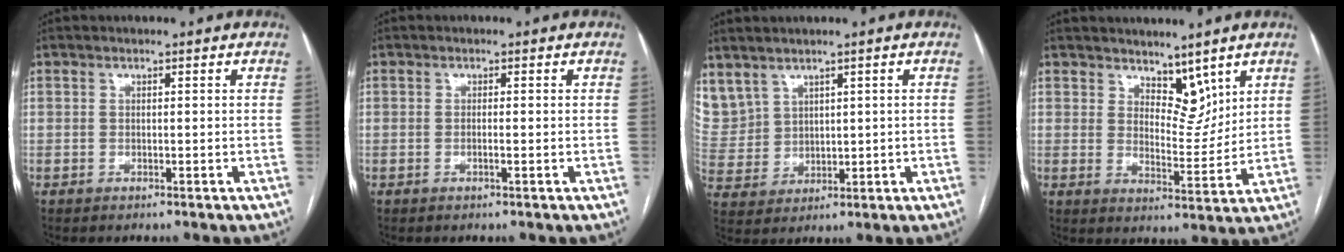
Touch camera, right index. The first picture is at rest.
{"total": 0.7, "force": [-0.3, 0.0, 0.7], "torque": [-0.014, 0.000, -0.004]}
{"total": 10.5, "force": [5.9, 8.2, 2.9], "torque": [-0.112, 0.035, 0.151]}
{"total": 5.8, "force": [4.4, 2.8, 2.5], "torque": [-0.031, -0.008, 0.080]}